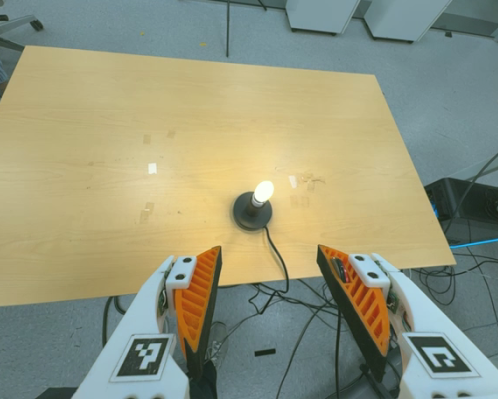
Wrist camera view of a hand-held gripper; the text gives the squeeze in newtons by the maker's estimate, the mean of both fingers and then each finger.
{"total": 0.0}